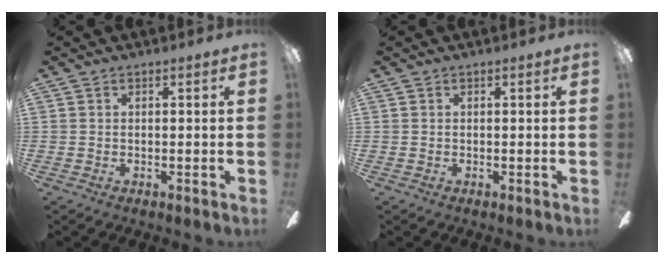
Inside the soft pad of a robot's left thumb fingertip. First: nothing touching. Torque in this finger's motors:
{"motor_torque": [0.02, 0.02, -0.21, 0.21, 0.00]}